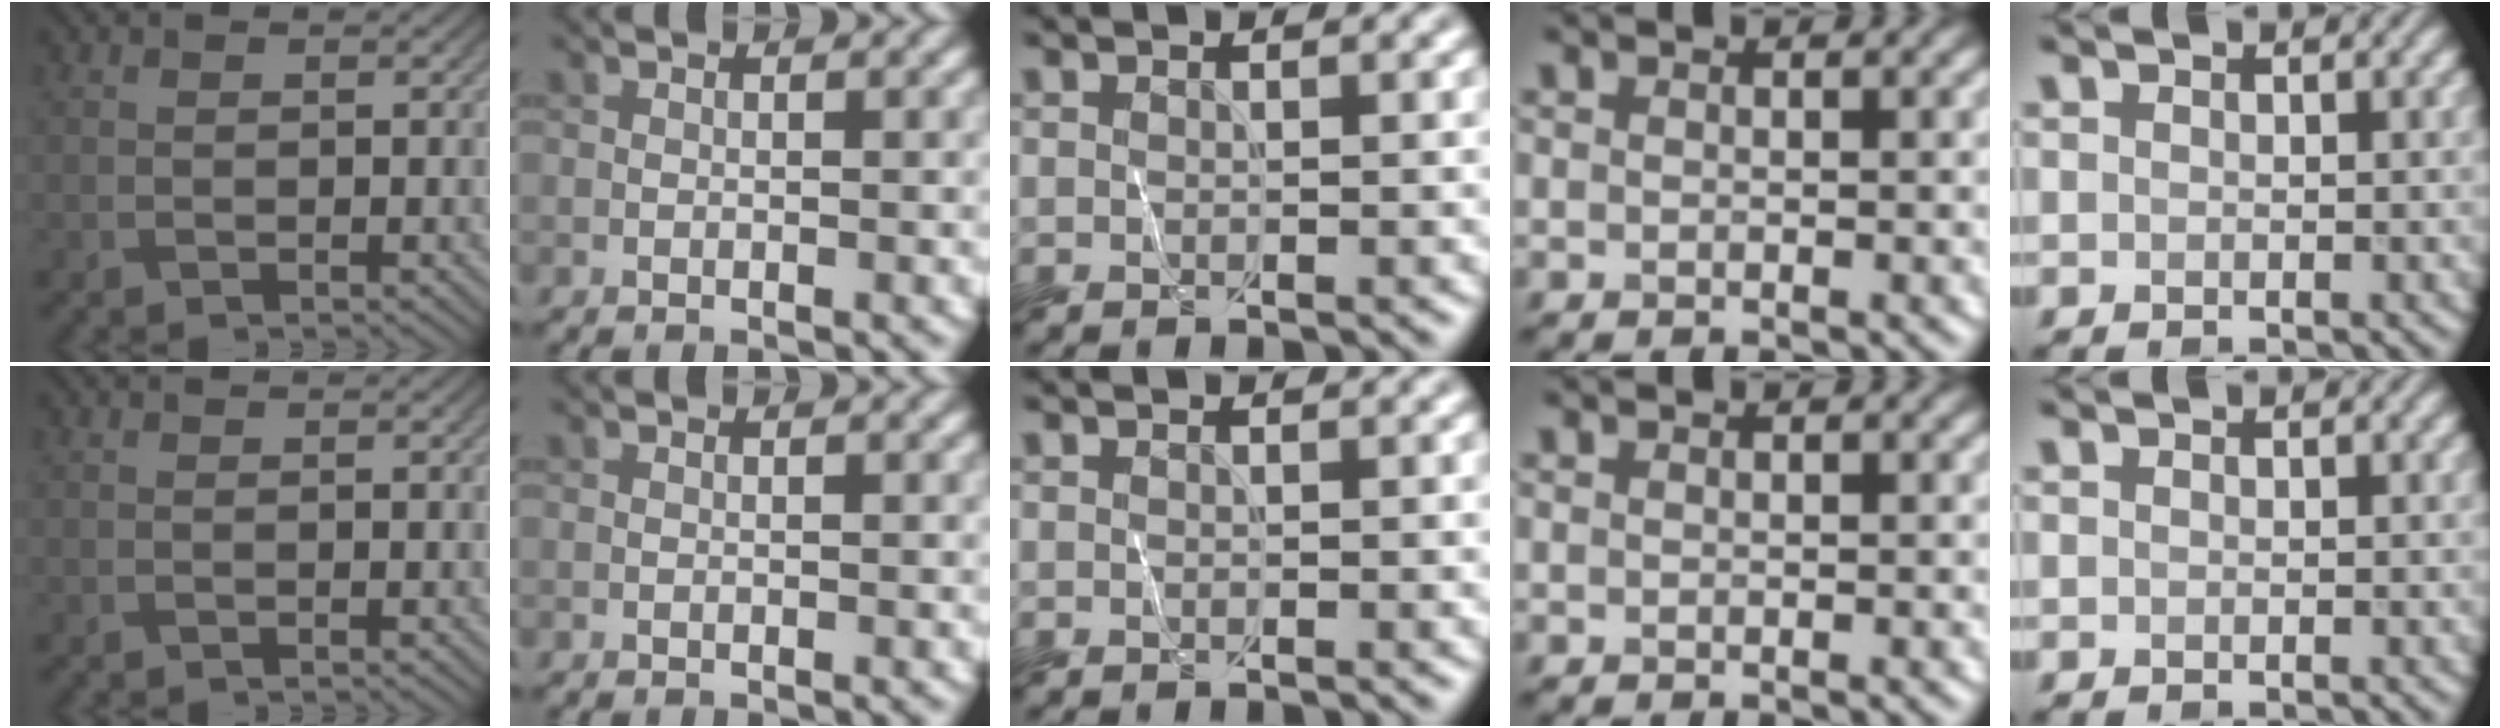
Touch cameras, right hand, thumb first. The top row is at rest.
{}